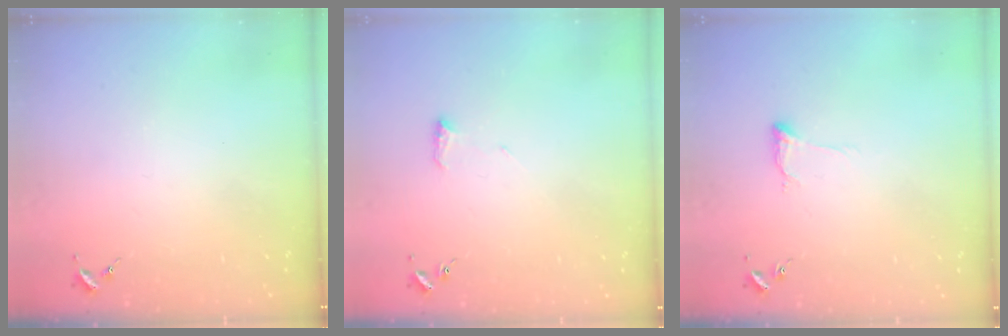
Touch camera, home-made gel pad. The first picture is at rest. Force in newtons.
{"total": 5.2, "press": 5.1, "slide": 0.9}
{"total": 6.1, "press": 6.0, "slide": 0.8}